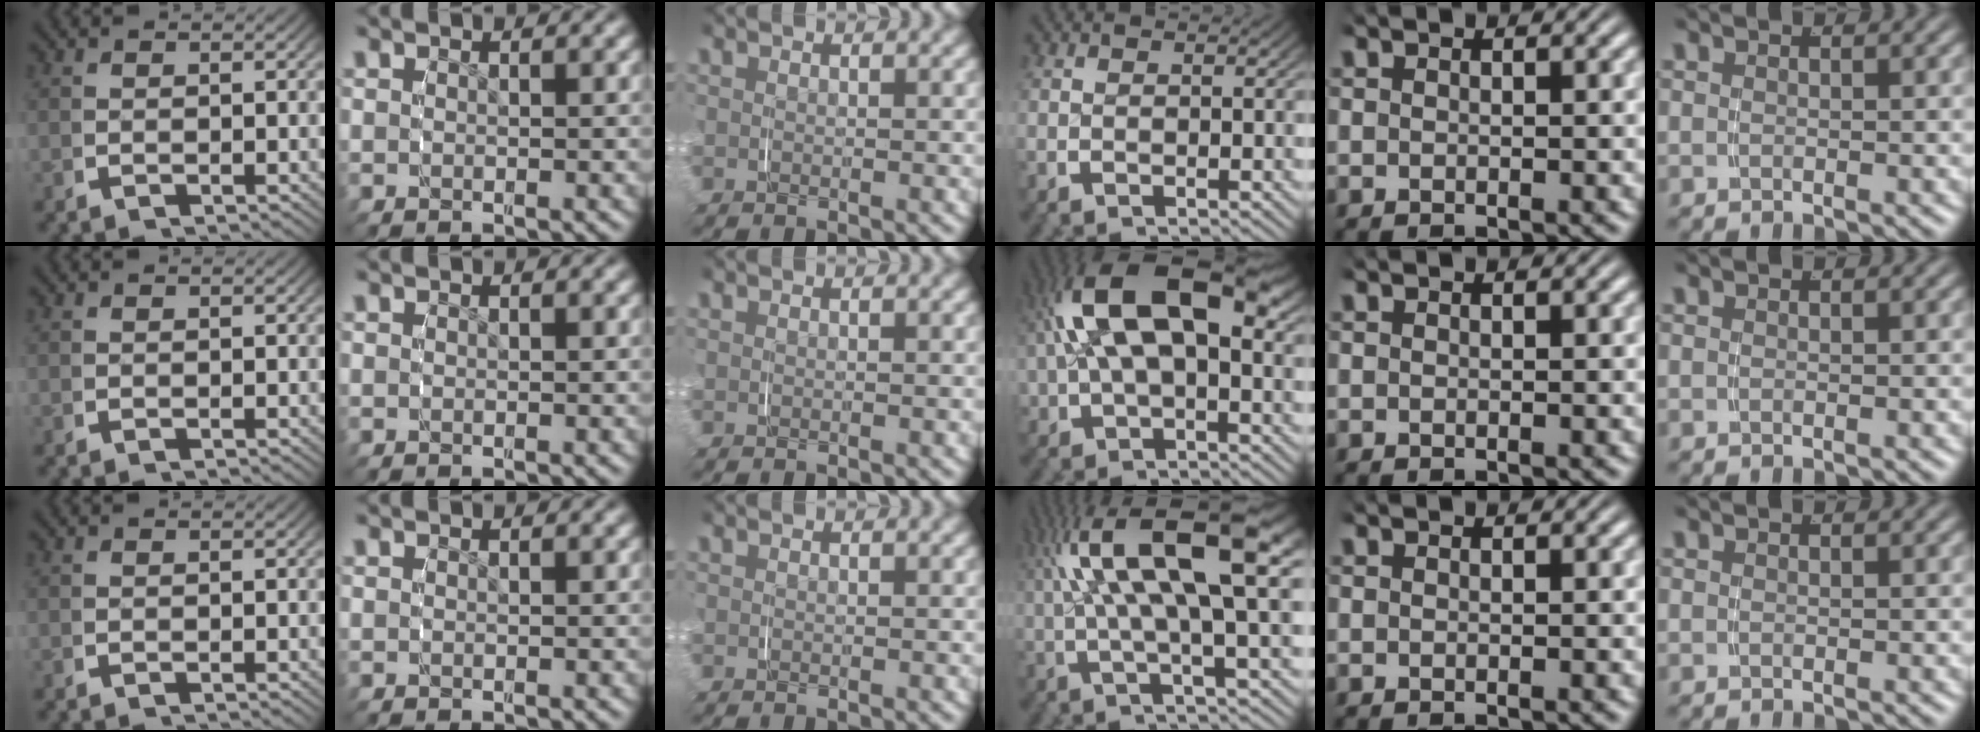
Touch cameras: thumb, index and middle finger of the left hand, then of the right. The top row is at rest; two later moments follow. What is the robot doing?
{"motion": "grasp_and_lifting", "object": "glasses case"}